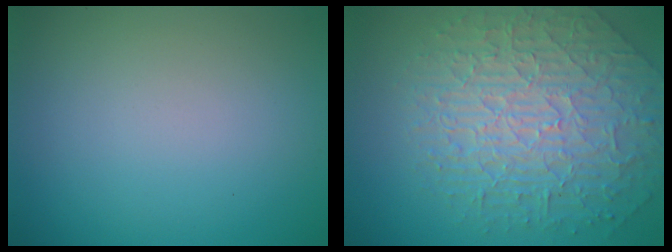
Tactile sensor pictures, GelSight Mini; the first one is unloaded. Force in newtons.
{"total": 6.7, "press": 5.5, "slide": 3.7}